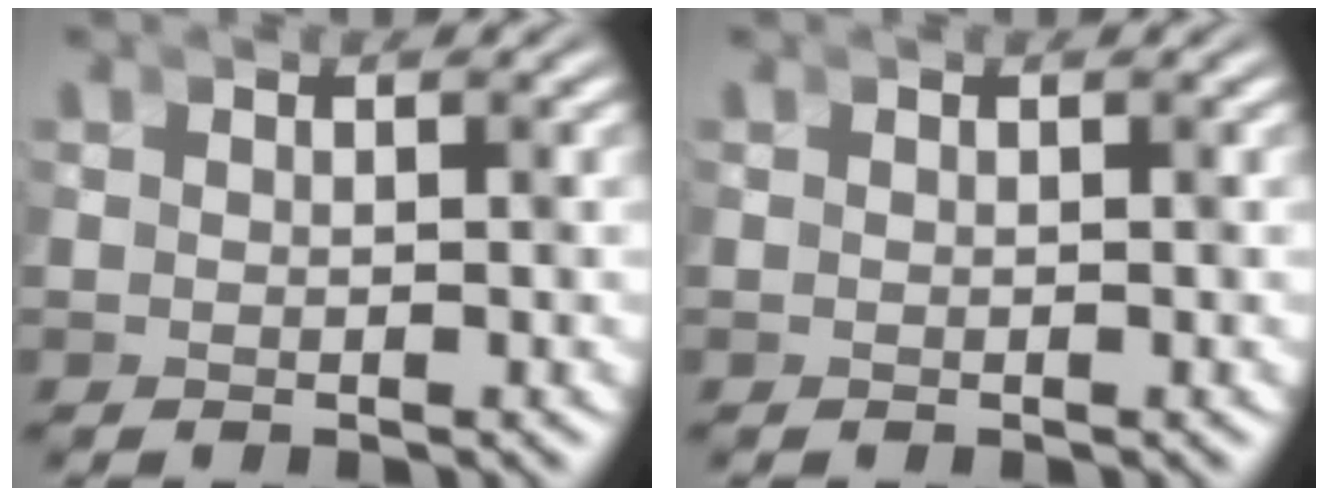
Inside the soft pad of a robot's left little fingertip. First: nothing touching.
{"total": 0.0}